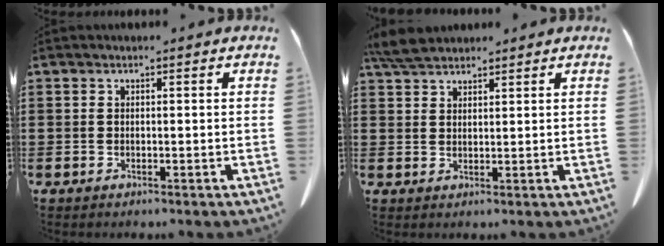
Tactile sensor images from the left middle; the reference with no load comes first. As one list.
[{"total": 4.4, "force": [3.8, 1.0, 1.9], "torque": [-0.047, -0.003, 0.073]}]